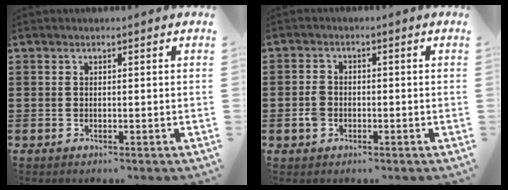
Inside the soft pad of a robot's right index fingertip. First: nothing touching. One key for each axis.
{"total": 2.6, "fx": -0.8, "fy": 2.0, "fz": 1.5, "tx": -0.045, "ty": -0.003, "tz": -0.019}